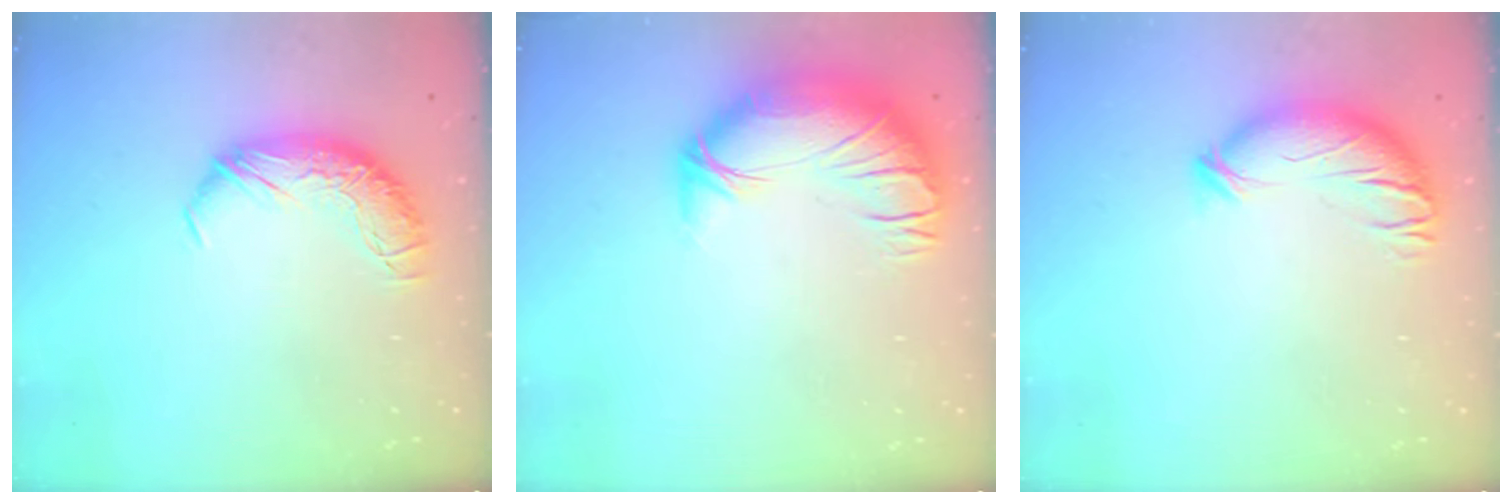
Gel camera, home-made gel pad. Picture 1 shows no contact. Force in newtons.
{"total": 3.6, "press": 2.0, "slide": 3.1}
{"total": 3.8, "press": 3.0, "slide": 2.3}